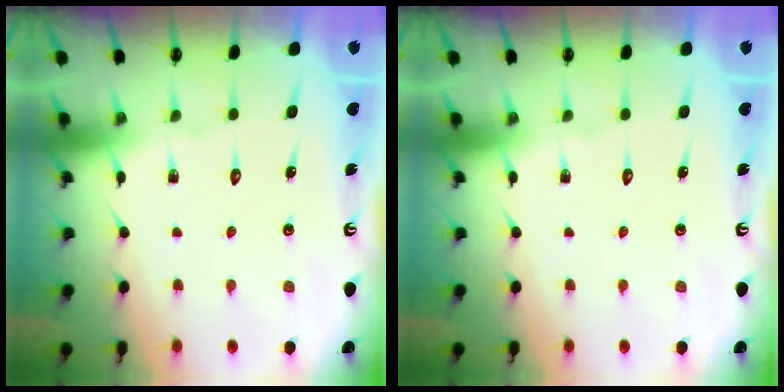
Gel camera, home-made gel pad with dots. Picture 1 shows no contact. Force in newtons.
{"total": 0.0}